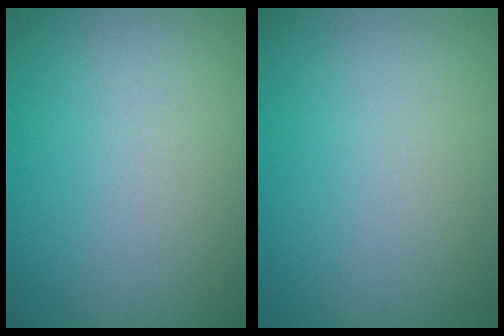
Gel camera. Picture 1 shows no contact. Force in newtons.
{"total": 0.0}